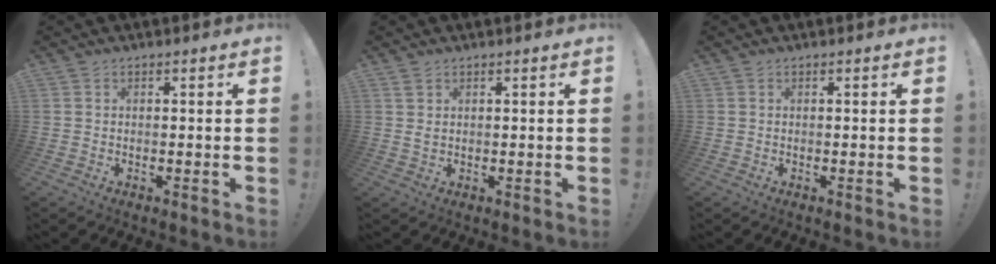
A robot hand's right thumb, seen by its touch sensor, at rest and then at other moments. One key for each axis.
{"total": 1.6, "fx": 1.0, "fy": 0.7, "fz": 1.1, "tx": -0.010, "ty": -0.005, "tz": 0.015}
{"total": 0.0}